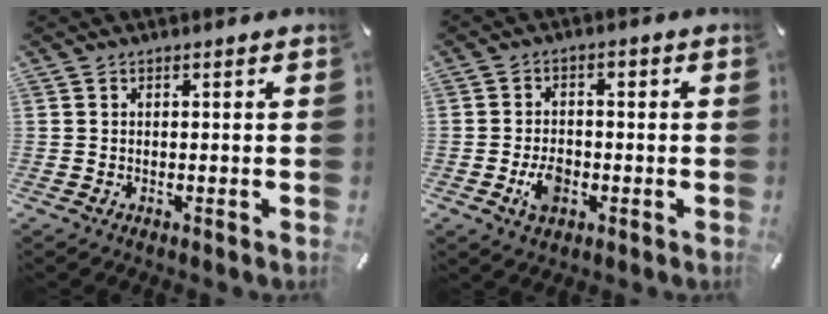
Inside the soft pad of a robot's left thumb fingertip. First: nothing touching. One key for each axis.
{"total": 6.2, "fx": -2.1, "fy": 4.2, "fz": 4.0, "tx": -0.076, "ty": 0.005, "tz": -0.041}